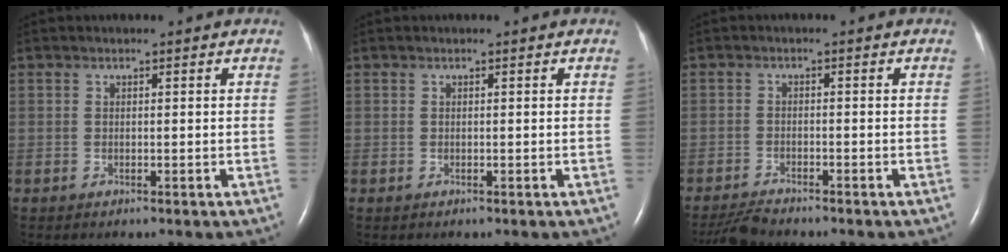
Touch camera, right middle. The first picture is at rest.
{"total": 0.0}
{"total": 3.7, "force": [-3.5, 0.2, 1.1], "torque": [-0.026, -0.017, -0.064]}